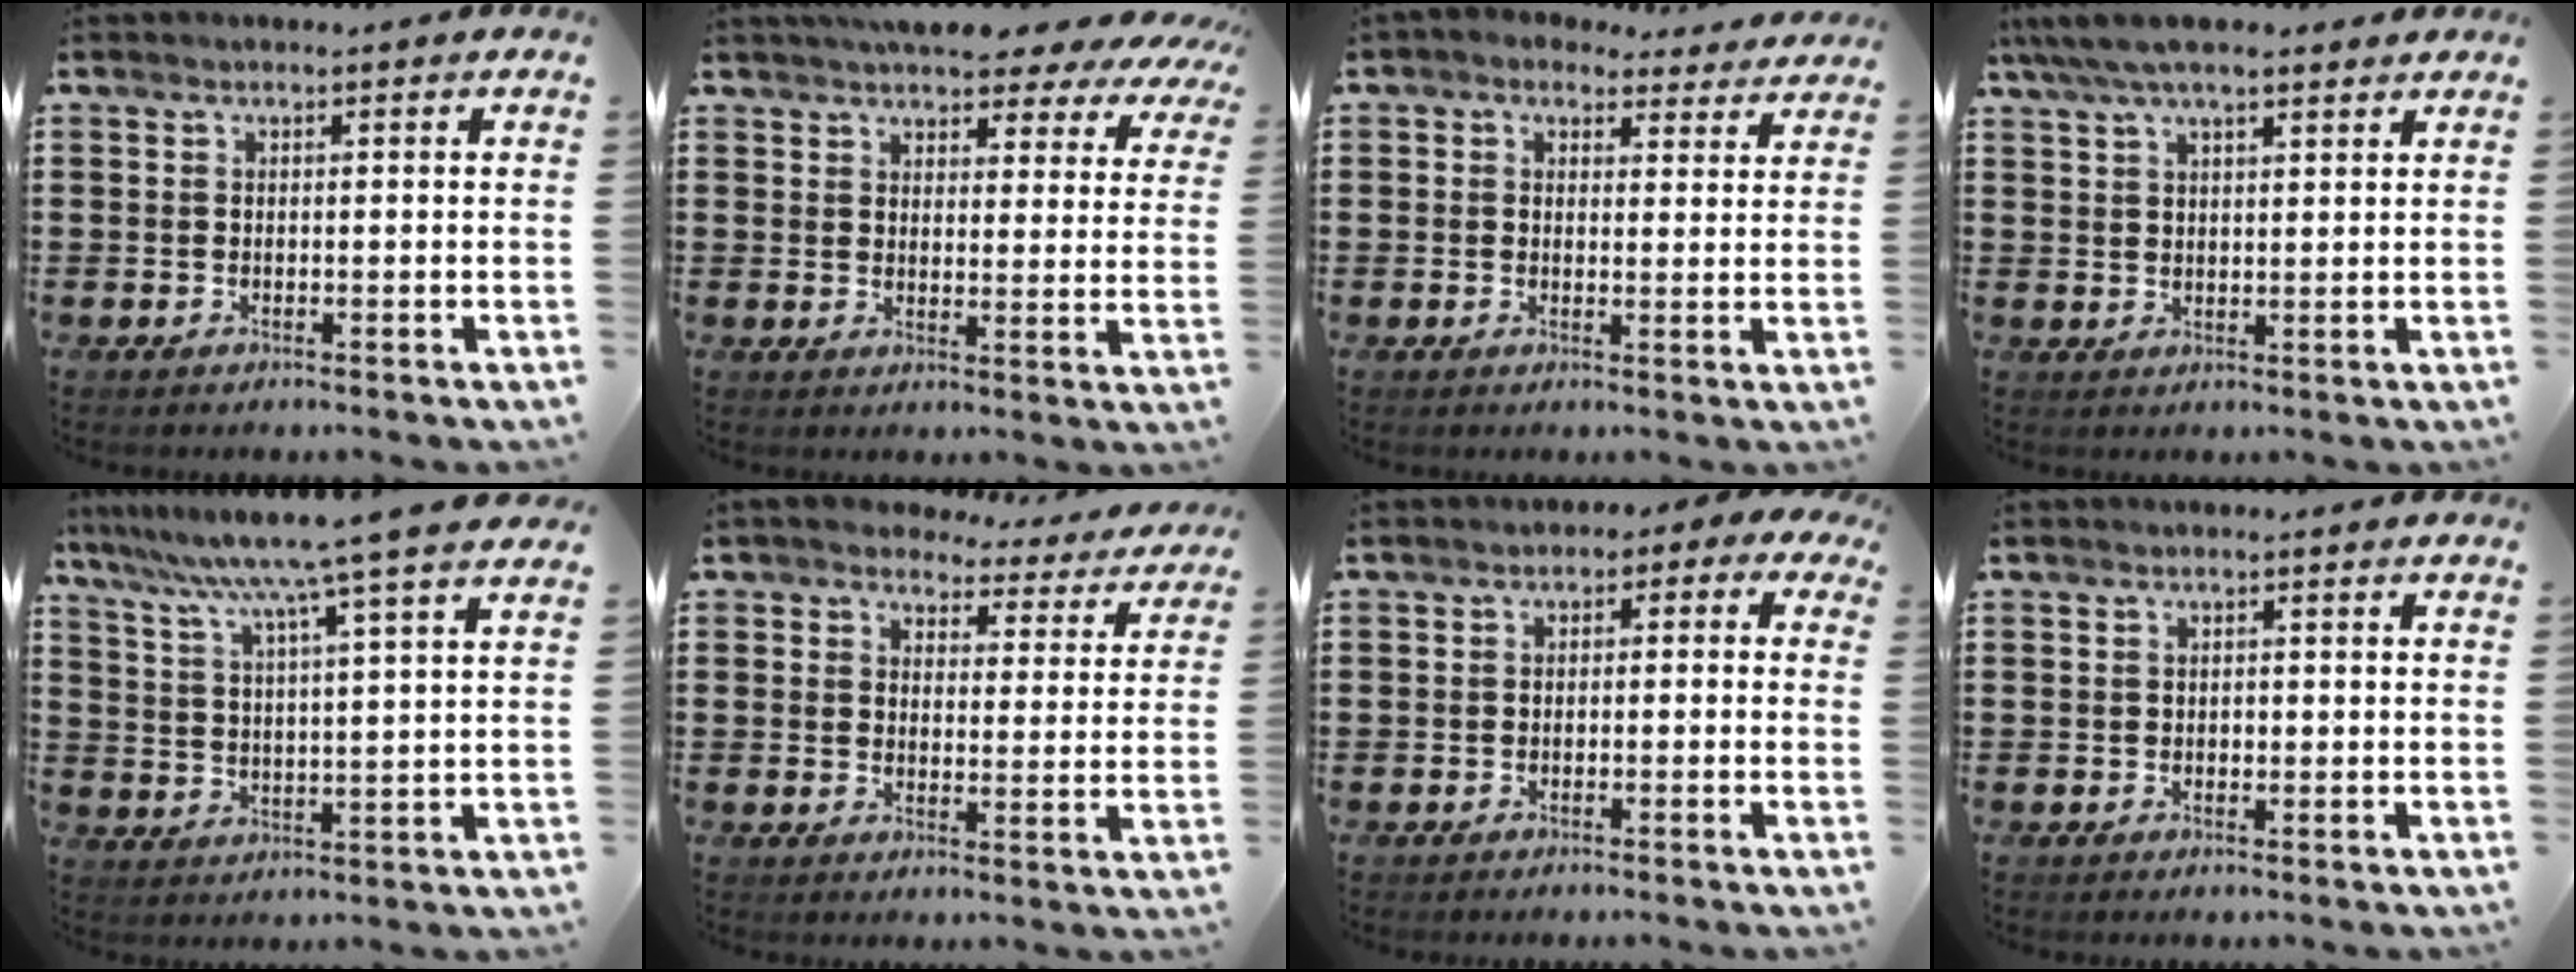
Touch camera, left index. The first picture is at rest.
{"total": 6.3, "force": [5.8, 1.8, 1.7], "torque": [-0.044, -0.033, 0.100]}
{"total": 2.9, "force": [2.4, 1.4, 0.8], "torque": [-0.018, -0.008, 0.040]}
{"total": 6.1, "force": [4.8, 1.8, 3.3], "torque": [-0.075, -0.004, 0.088]}
{"total": 8.4, "force": [7.0, -1.7, 4.3], "torque": [-0.111, -0.044, 0.110]}
{"total": 4.5, "force": [4.1, 1.4, 0.9], "torque": [-0.041, -0.019, 0.071]}
{"total": 2.1, "force": [-1.7, 1.0, 0.3], "torque": [-0.012, 0.006, -0.040]}
{"total": 0.6, "force": [-0.1, 0.5, 0.4], "torque": [-0.010, 0.003, -0.002]}